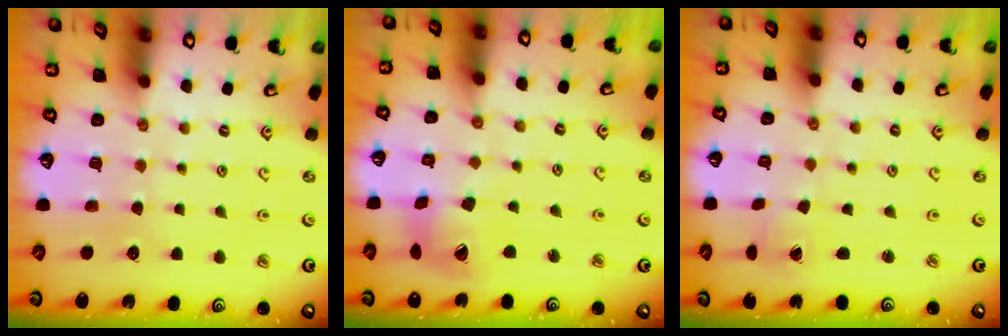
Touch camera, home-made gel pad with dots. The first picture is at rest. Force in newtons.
{"total": 14.2, "press": 14.1, "slide": 2.0}
{"total": 1.5, "press": 1.5, "slide": 0.0}